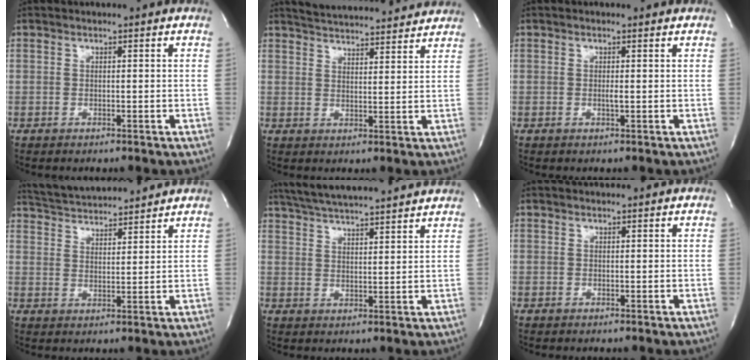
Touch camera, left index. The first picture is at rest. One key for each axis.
{"total": 14.8, "fx": 14.1, "fy": 2.1, "fz": 4.2, "tx": -0.065, "ty": 0.017, "tz": 0.189}
{"total": 0.7, "fx": -0.1, "fy": 0.0, "fz": 0.7, "tx": -0.019, "ty": -0.005, "tz": -0.005}
{"total": 11.6, "fx": 11.1, "fy": 1.1, "fz": 3.2, "tx": -0.068, "ty": 0.017, "tz": 0.175}
{"total": 16.0, "fx": 14.5, "fy": 0.9, "fz": 6.5, "tx": -0.121, "ty": 0.029, "tz": 0.212}
{"total": 0.7, "fx": 0.7, "fy": 0.1, "fz": -0.1, "tx": -0.007, "ty": 0.006, "tz": 0.011}